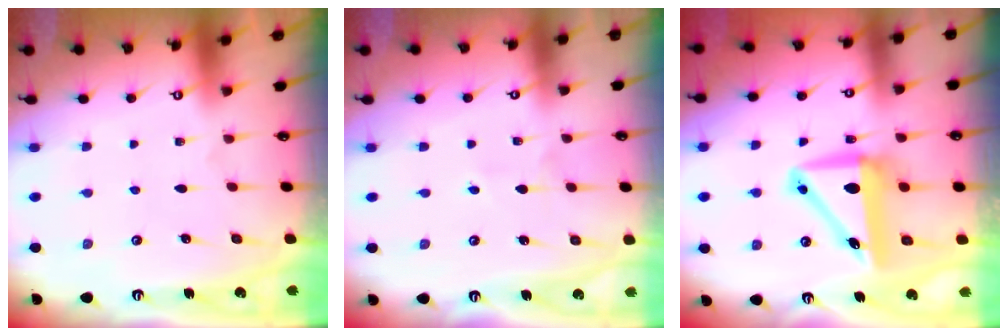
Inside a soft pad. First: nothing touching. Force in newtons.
{"total": 2.1, "press": 2.1, "slide": 0.2}
{"total": 9.1, "press": 8.9, "slide": 2.1}